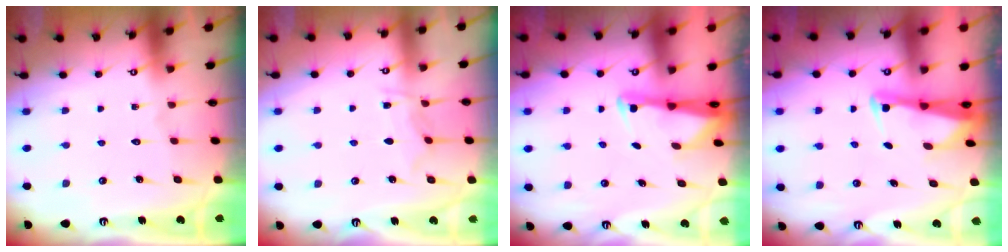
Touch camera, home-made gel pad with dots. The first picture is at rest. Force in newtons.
{"total": 5.4, "press": 5.4, "slide": 0.7}
{"total": 2.7, "press": 2.7, "slide": 0.5}
{"total": 2.4, "press": 2.4, "slide": 0.5}